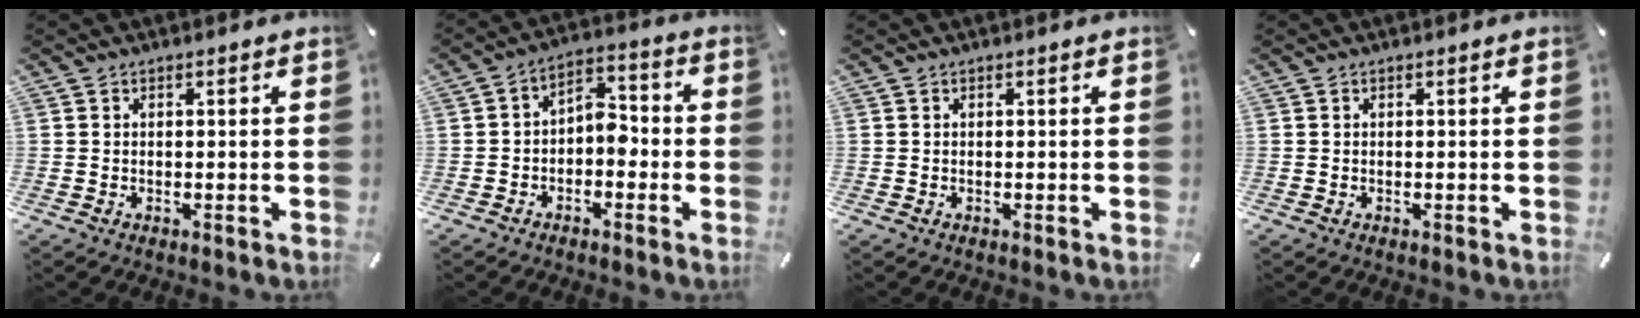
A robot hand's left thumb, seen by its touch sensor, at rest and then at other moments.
{"total": 5.6, "force": [-2.3, 3.7, 3.4], "torque": [-0.056, 0.015, -0.044]}
{"total": 0.0}
{"total": 0.0}